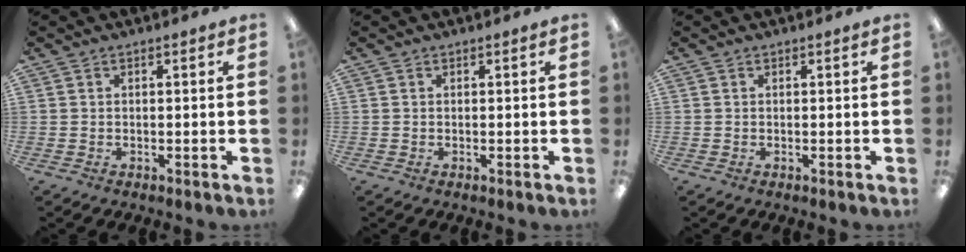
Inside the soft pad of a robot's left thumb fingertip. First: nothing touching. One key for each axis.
{"total": 0.0}
{"total": 0.0}